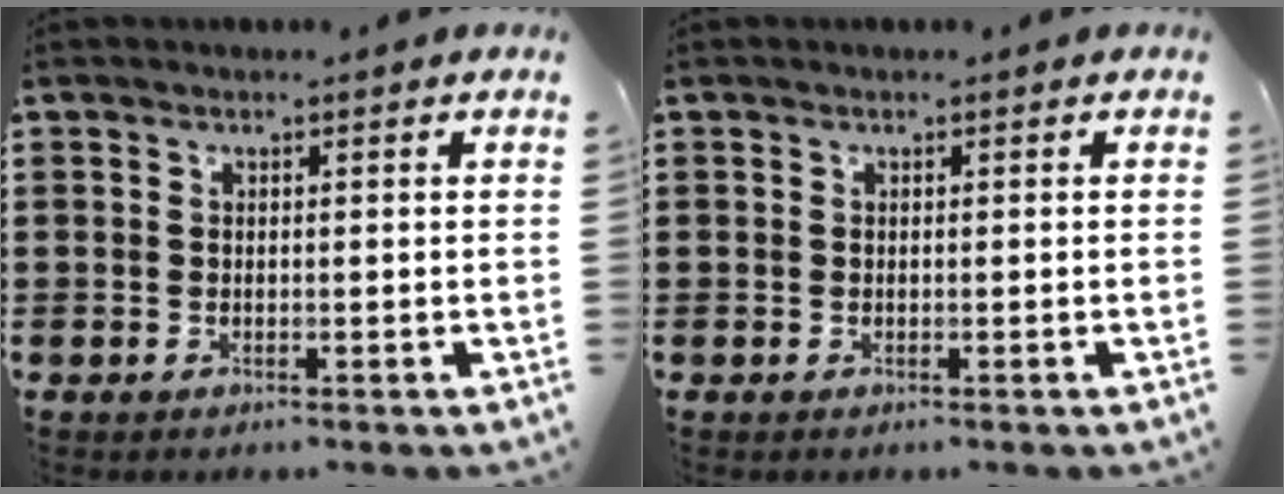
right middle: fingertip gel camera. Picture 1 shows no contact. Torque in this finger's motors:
{"motor_torque": [0.17, -0.09, 0.02, 0.01]}